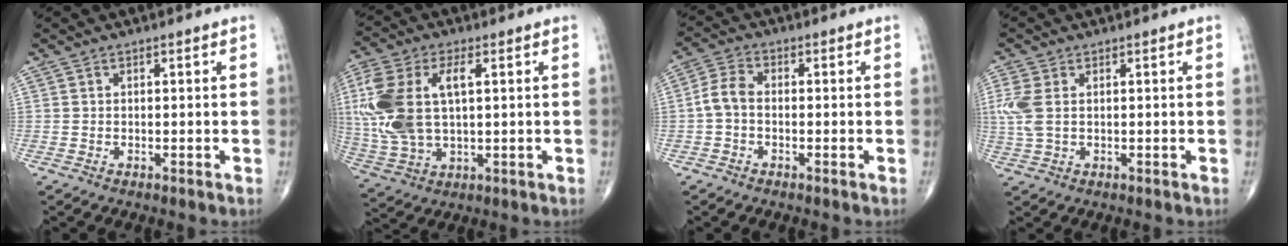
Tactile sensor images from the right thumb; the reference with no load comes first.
{"total": 17.1, "force": [2.8, 9.0, 14.3], "torque": [-0.336, 0.009, 0.058]}
{"total": 4.4, "force": [-0.8, 2.8, 3.3], "torque": [-0.066, 0.015, -0.025]}
{"total": 5.2, "force": [0.8, 3.1, 4.1], "torque": [-0.126, 0.010, 0.020]}